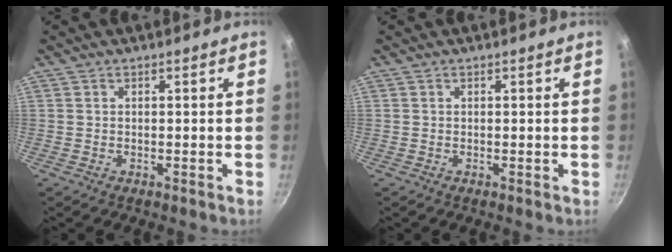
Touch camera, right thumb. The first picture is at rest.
{"total": 0.0}